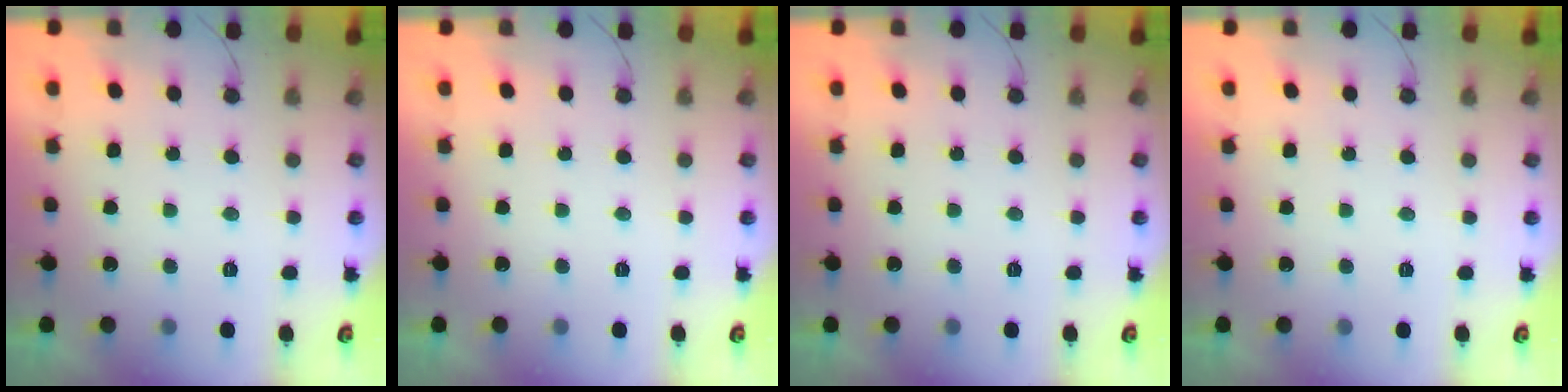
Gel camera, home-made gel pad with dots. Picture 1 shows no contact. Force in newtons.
{"total": 0.0}
{"total": 0.0}
{"total": 1.9, "press": 1.9, "slide": 0.1}